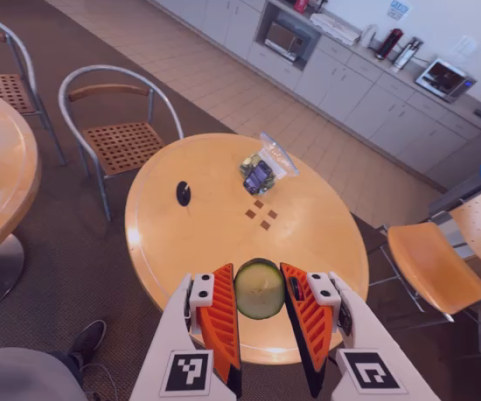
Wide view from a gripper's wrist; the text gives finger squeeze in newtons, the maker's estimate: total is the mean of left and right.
{"total": 6.6, "left": 6.3, "right": 6.9}